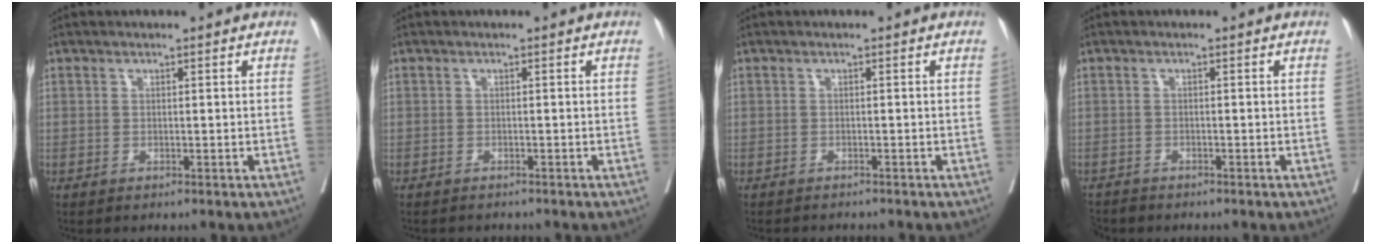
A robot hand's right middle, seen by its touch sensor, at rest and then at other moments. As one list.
[{"total": 2.5, "force": [-2.4, 0.7, 0.5], "torque": [-0.009, -0.004, -0.030]}, {"total": 3.2, "force": [-3.1, 0.6, 0.7], "torque": [-0.007, -0.004, -0.040]}, {"total": 3.4, "force": [-3.1, 1.4, 0.2], "torque": [-0.003, -0.006, -0.055]}]